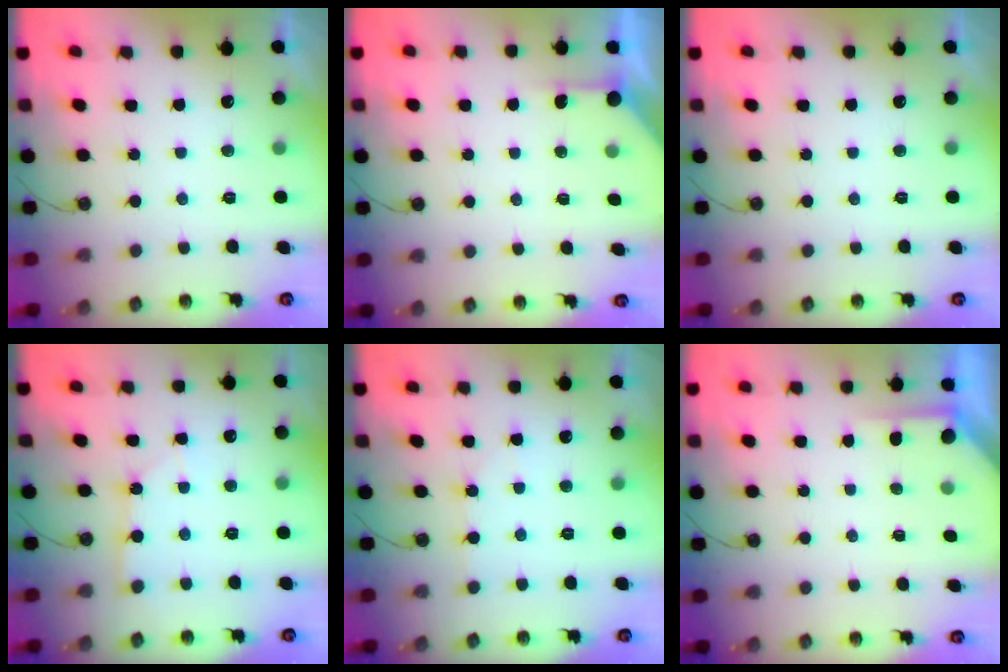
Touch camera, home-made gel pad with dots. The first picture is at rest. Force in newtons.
{"total": 1.9, "press": 1.9, "slide": 0.3}
{"total": 0.0}
{"total": 1.9, "press": 1.9, "slide": 0.3}
{"total": 2.6, "press": 2.6, "slide": 0.4}
{"total": 1.5, "press": 1.5, "slide": 0.3}